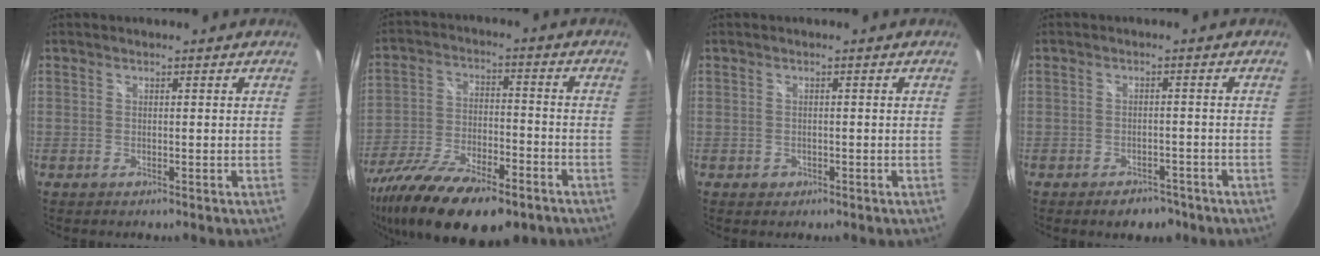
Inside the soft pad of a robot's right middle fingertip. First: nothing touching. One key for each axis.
{"total": 23.0, "fx": -15.9, "fy": 8.4, "fz": 14.4, "tx": -0.289, "ty": -0.056, "tz": -0.262}
{"total": 1.2, "fx": -0.5, "fy": 1.1, "fz": 0.3, "tx": -0.005, "ty": -0.003, "tz": -0.006}
{"total": 4.7, "fx": -3.5, "fy": 2.7, "fz": 1.7, "tx": -0.032, "ty": 0.003, "tz": -0.041}